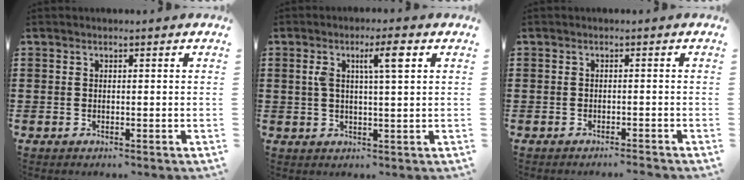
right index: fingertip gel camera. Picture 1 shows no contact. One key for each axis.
{"total": 5.5, "fx": 1.8, "fy": 1.0, "fz": 5.1, "tx": -0.098, "ty": 0.004, "tz": 0.024}
{"total": 1.0, "fx": -0.9, "fy": -0.1, "fz": 0.2, "tx": -0.005, "ty": 0.000, "tz": -0.019}